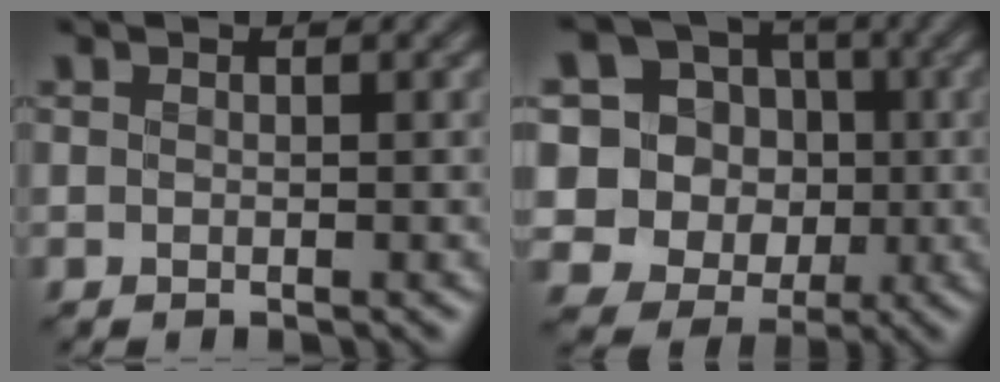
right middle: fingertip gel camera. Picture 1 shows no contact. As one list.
[{"total": 11.5, "force": [1.5, 10.8, 3.7], "torque": [-0.130, 0.052, 0.002]}]